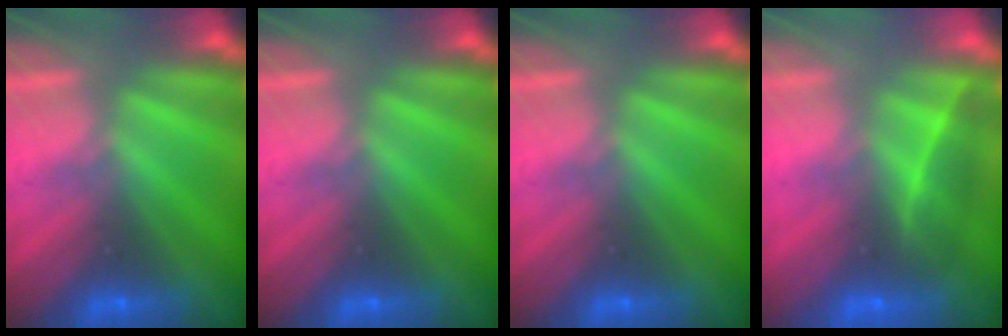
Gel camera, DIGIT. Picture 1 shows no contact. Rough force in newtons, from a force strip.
{"total": 0.0}
{"total": 0.0}
{"total": 1.9}